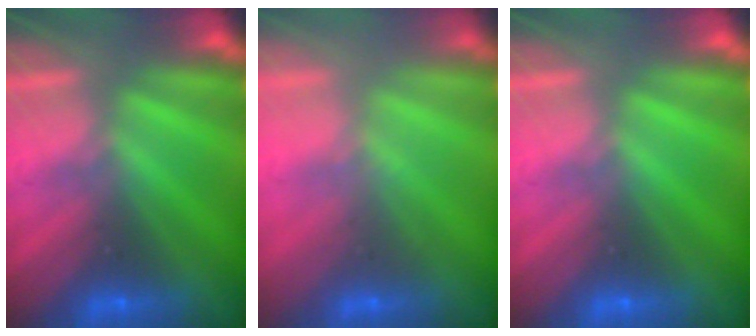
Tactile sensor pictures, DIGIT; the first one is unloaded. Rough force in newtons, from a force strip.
{"total": 2.1}
{"total": 0.0}